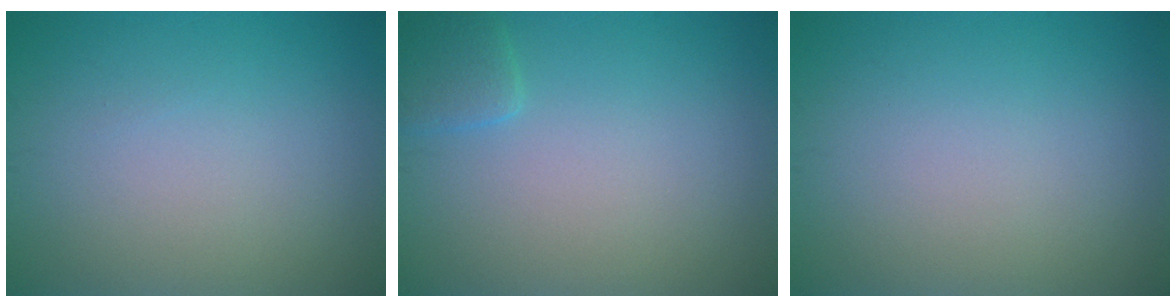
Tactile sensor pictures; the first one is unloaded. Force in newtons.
{"total": 1.6, "press": 1.6, "slide": 0.1}
{"total": 0.0}